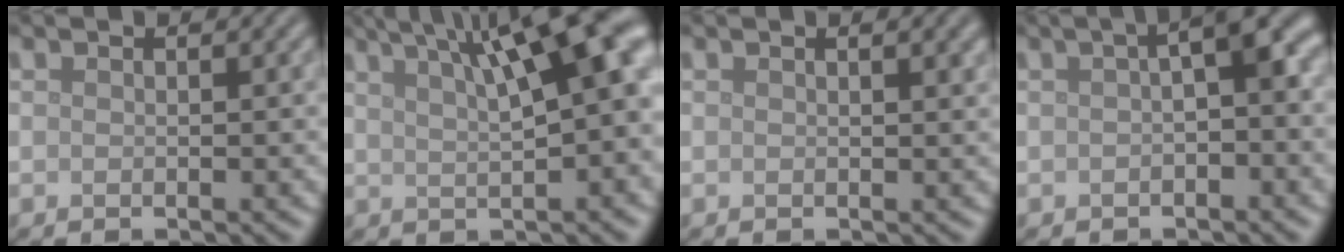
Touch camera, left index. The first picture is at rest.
{"total": 11.3, "force": [4.6, 3.2, 9.8], "torque": [-0.113, 0.023, 0.065]}
{"total": 1.5, "force": [0.8, 0.4, 1.2], "torque": [-0.012, 0.003, 0.011]}
{"total": 4.2, "force": [0.6, 0.9, 4.1], "torque": [-0.054, 0.019, 0.004]}